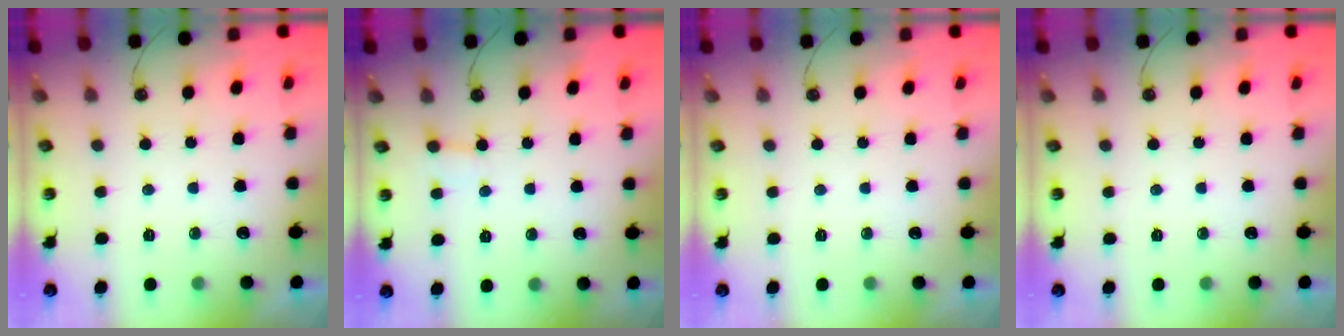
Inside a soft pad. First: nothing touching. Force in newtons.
{"total": 3.5, "press": 3.5, "slide": 0.3}
{"total": 0.0}
{"total": 0.0}